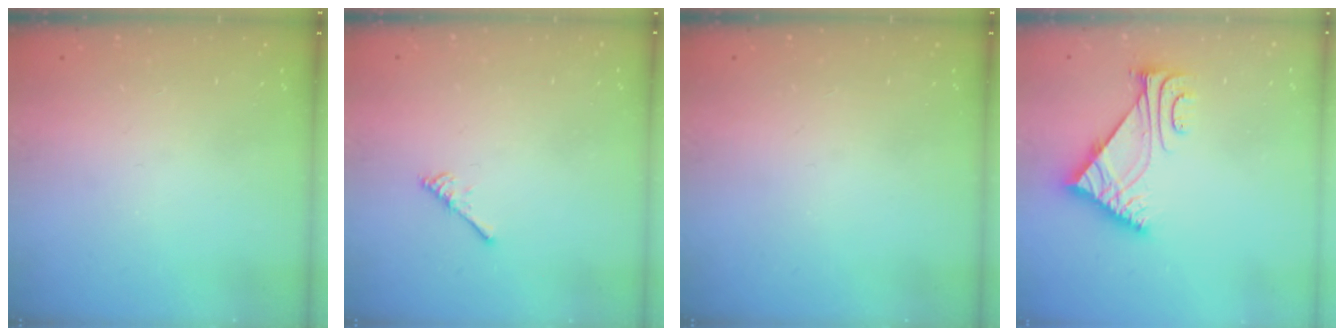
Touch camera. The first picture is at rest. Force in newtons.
{"total": 3.0, "press": 2.9, "slide": 0.5}
{"total": 0.0}
{"total": 6.5, "press": 6.5, "slide": 0.4}